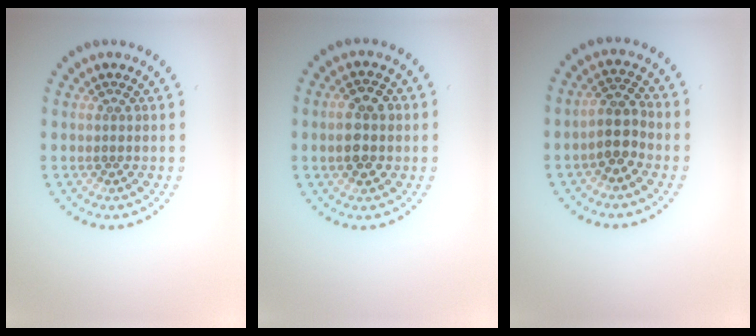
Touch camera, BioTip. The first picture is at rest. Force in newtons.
{"total": 3.6, "press": 3.6, "slide": 0.1}
{"total": 2.8, "press": 2.4, "slide": 1.4}